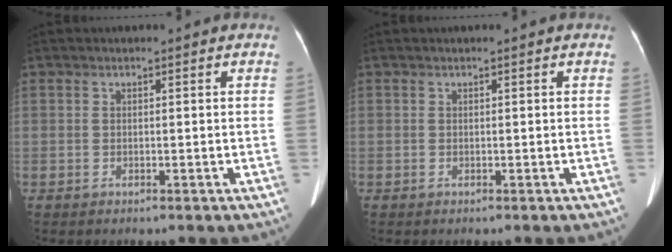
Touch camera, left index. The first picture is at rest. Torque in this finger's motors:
{"motor_torque": [-0.77, 0.42, -0.91, -0.13]}